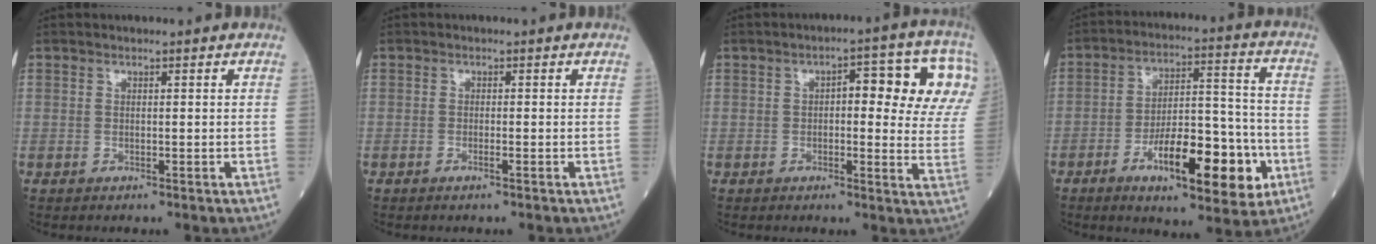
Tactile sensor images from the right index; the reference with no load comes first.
{"total": 0.9, "force": [-0.5, -0.1, 0.7], "torque": [-0.016, 0.000, -0.008]}
{"total": 13.6, "force": [3.9, 4.4, 12.3], "torque": [-0.146, 0.026, 0.037]}
{"total": 15.5, "force": [-6.3, 4.6, 13.4], "torque": [-0.208, 0.011, -0.093]}